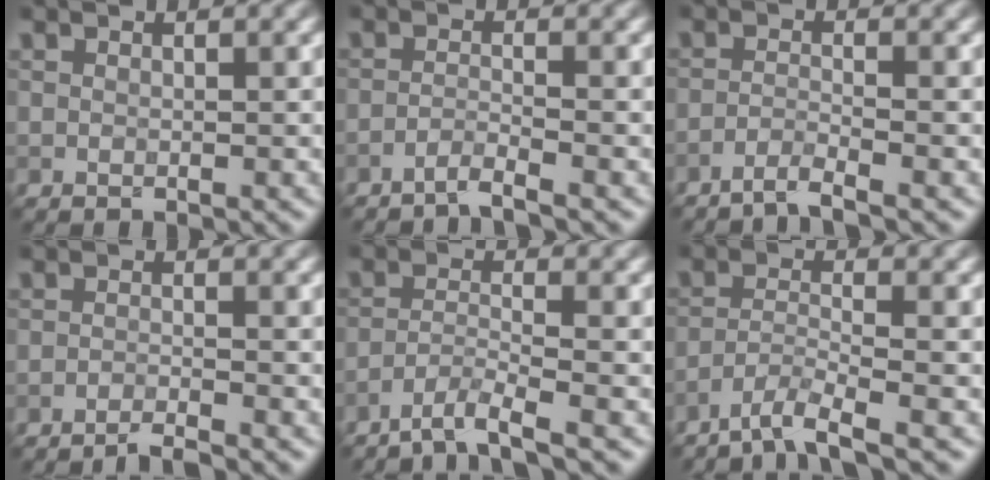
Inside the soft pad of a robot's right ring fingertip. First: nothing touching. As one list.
[{"total": 1.7, "force": [-1.4, 0.0, 0.9], "torque": [-0.012, 0.002, -0.039]}, {"total": 1.9, "force": [-1.6, 0.1, 1.1], "torque": [-0.015, 0.003, -0.044]}, {"total": 2.1, "force": [-1.8, 0.1, 1.1], "torque": [-0.016, 0.001, -0.040]}, {"total": 3.2, "force": [-2.5, 0.2, 1.9], "torque": [-0.032, 0.003, -0.060]}, {"total": 3.7, "force": [-3.0, 0.3, 2.1], "torque": [-0.037, 0.000, -0.069]}]